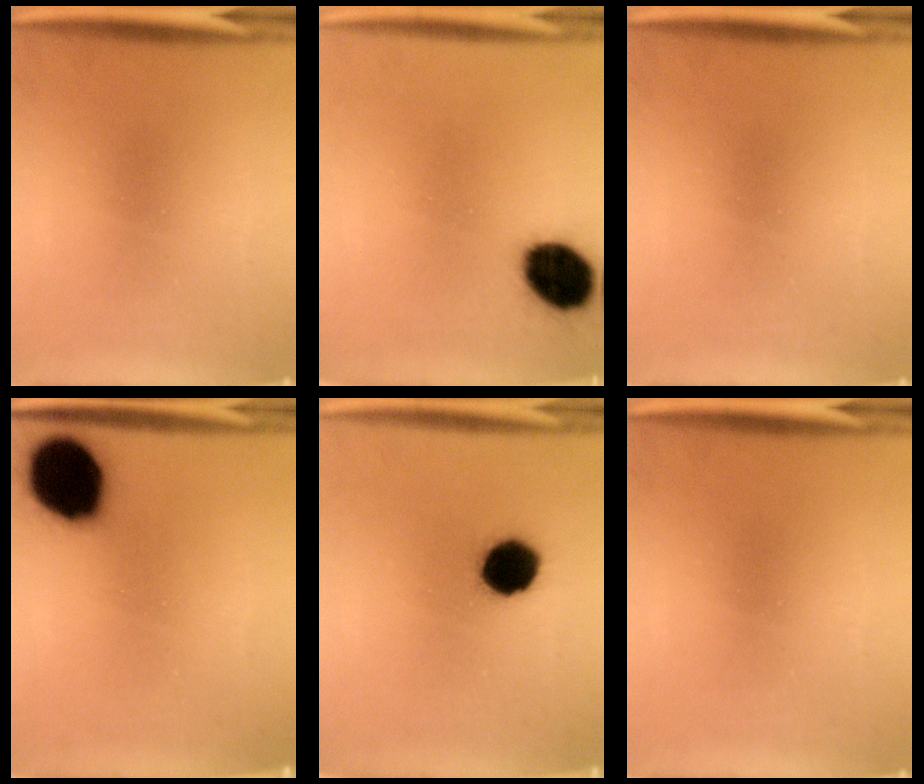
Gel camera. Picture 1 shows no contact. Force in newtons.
{"total": 11.9}
{"total": 0.0}
{"total": 16.4}
{"total": 10.3}
{"total": 0.0}